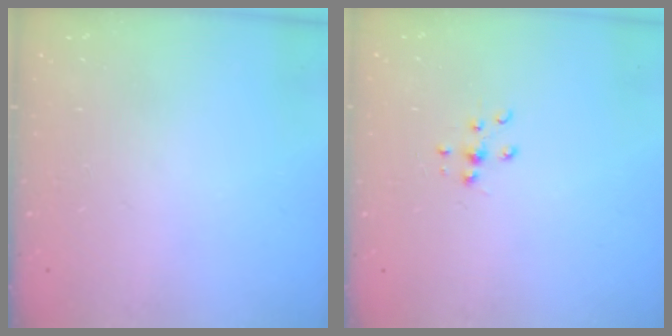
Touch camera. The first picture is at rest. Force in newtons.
{"total": 7.2, "press": 7.1, "slide": 0.7}